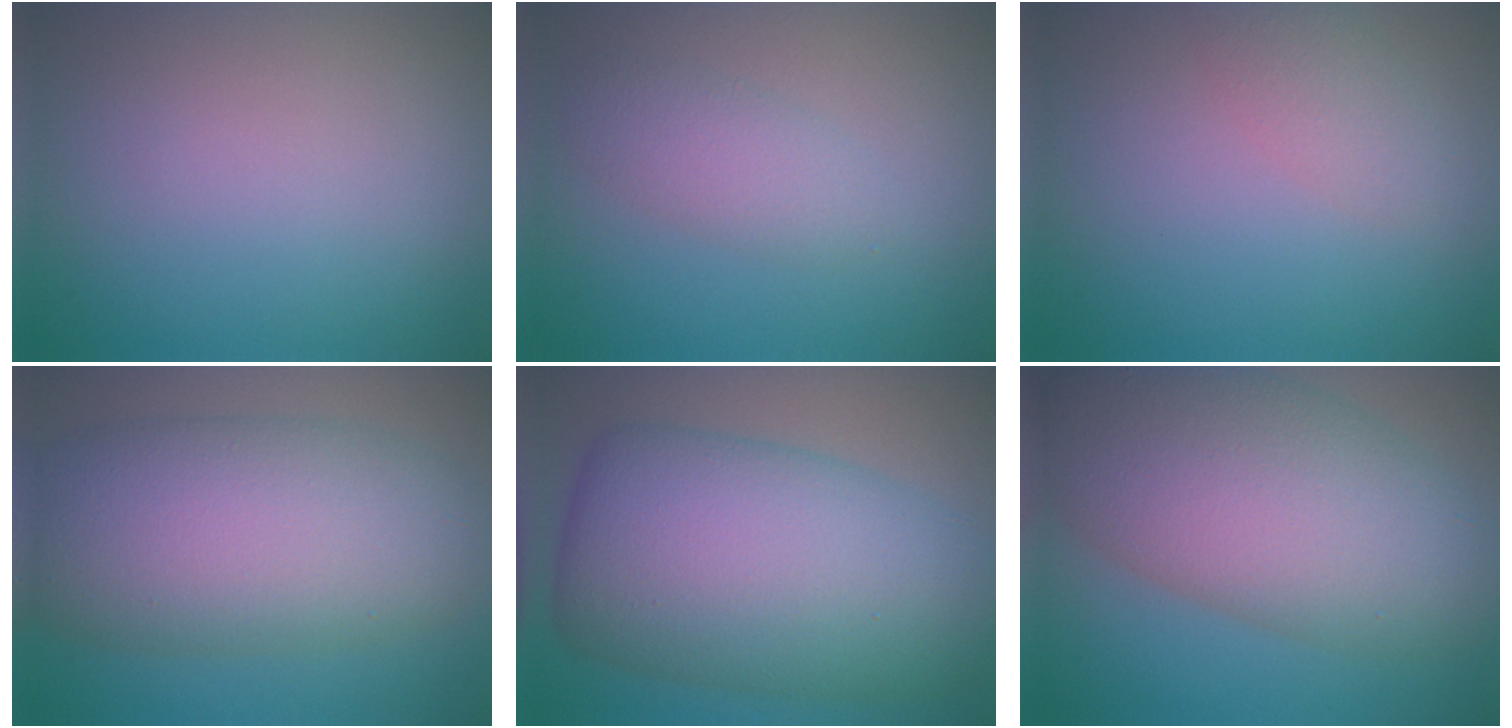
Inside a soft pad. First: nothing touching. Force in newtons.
{"total": 2.4, "press": 2.4, "slide": 0.1}
{"total": 2.0, "press": 2.0, "slide": 0.1}
{"total": 10.9, "press": 10.9, "slide": 0.1}
{"total": 12.7, "press": 12.7, "slide": 0.2}
{"total": 11.0, "press": 11.0, "slide": 0.4}